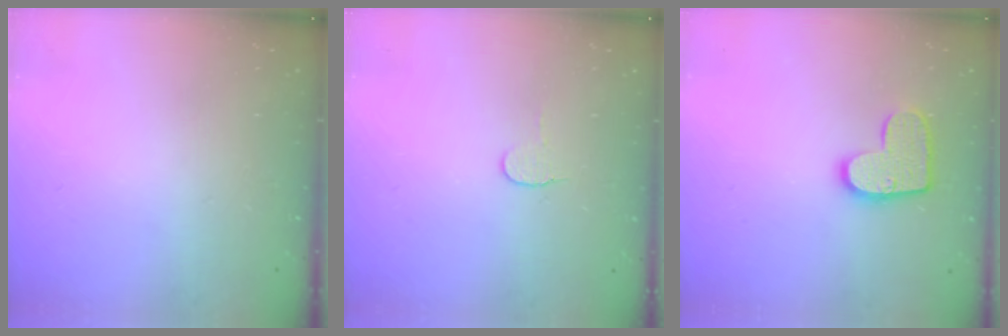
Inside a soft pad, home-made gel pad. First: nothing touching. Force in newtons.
{"total": 4.9, "press": 4.9, "slide": 0.5}
{"total": 12.5, "press": 12.5, "slide": 0.7}